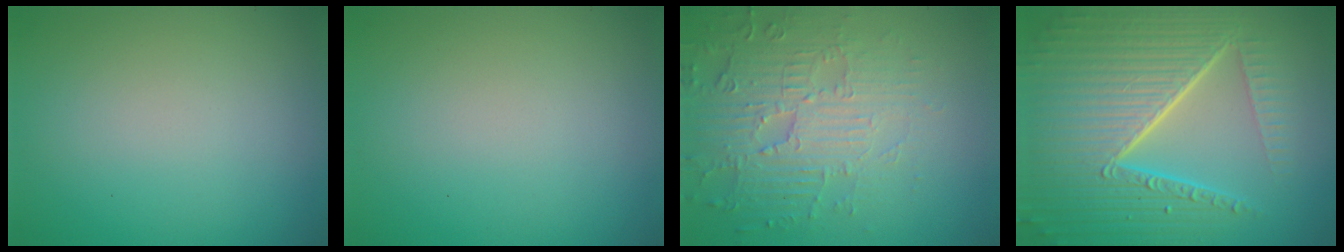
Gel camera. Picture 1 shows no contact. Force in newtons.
{"total": 0.0}
{"total": 4.5, "press": 4.4, "slide": 0.6}
{"total": 10.5, "press": 6.6, "slide": 8.2}